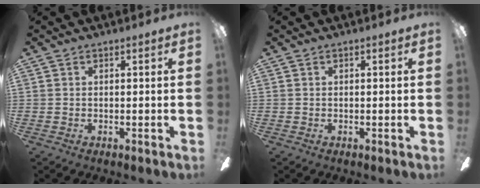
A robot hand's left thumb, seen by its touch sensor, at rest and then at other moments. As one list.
[{"total": 0.0}]